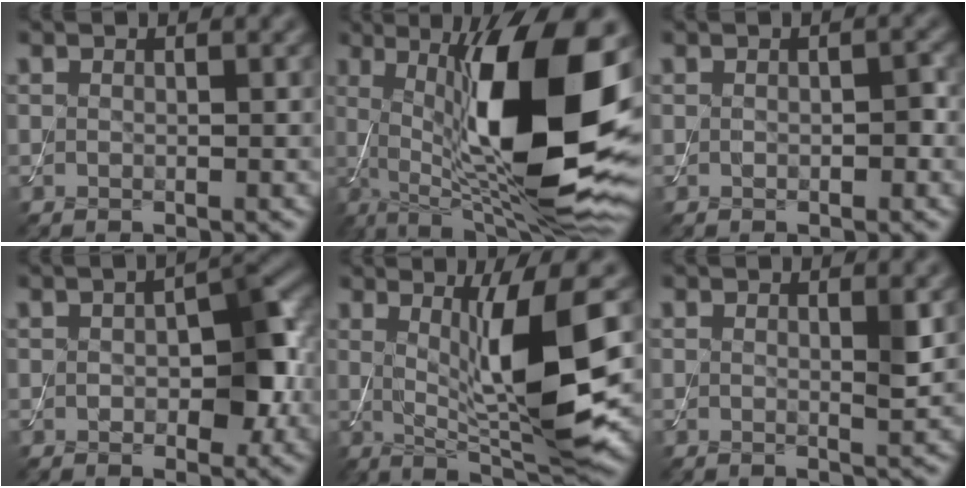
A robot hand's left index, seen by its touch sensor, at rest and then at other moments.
{"total": 16.3, "force": [1.6, 4.7, 15.6], "torque": [-0.236, 0.000, 0.022]}
{"total": 1.4, "force": [-0.2, 0.8, 1.2], "torque": [-0.017, 0.001, -0.003]}
{"total": 5.2, "force": [-0.3, 2.8, 4.3], "torque": [-0.057, 0.003, -0.005]}
{"total": 8.6, "force": [1.0, 1.4, 8.4], "torque": [-0.132, -0.020, 0.026]}
{"total": 1.2, "force": [0.4, 0.0, 1.1], "torque": [-0.015, -0.004, 0.003]}